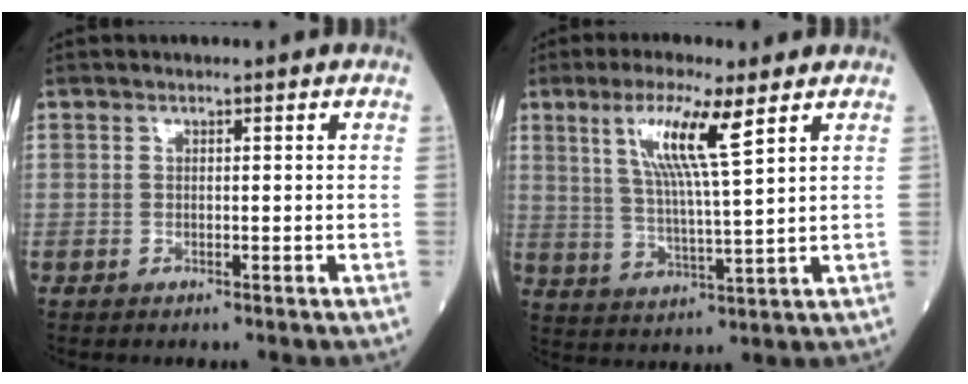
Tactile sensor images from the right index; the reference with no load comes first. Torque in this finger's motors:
{"motor_torque": [1.17, 0.60, 0.46, 0.20]}